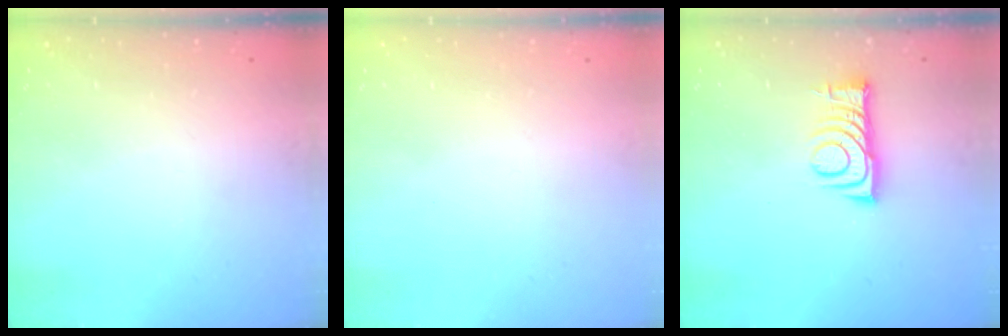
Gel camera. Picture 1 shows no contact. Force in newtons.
{"total": 1.7, "press": 1.7, "slide": 0.1}
{"total": 8.3, "press": 8.3, "slide": 0.8}